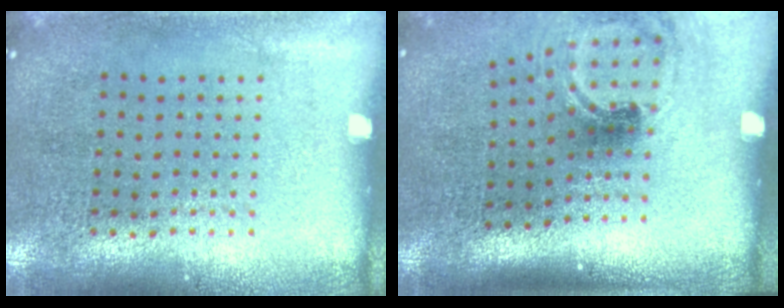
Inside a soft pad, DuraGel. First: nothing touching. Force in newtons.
{"total": 1.5, "press": 1.2, "slide": 1.0}